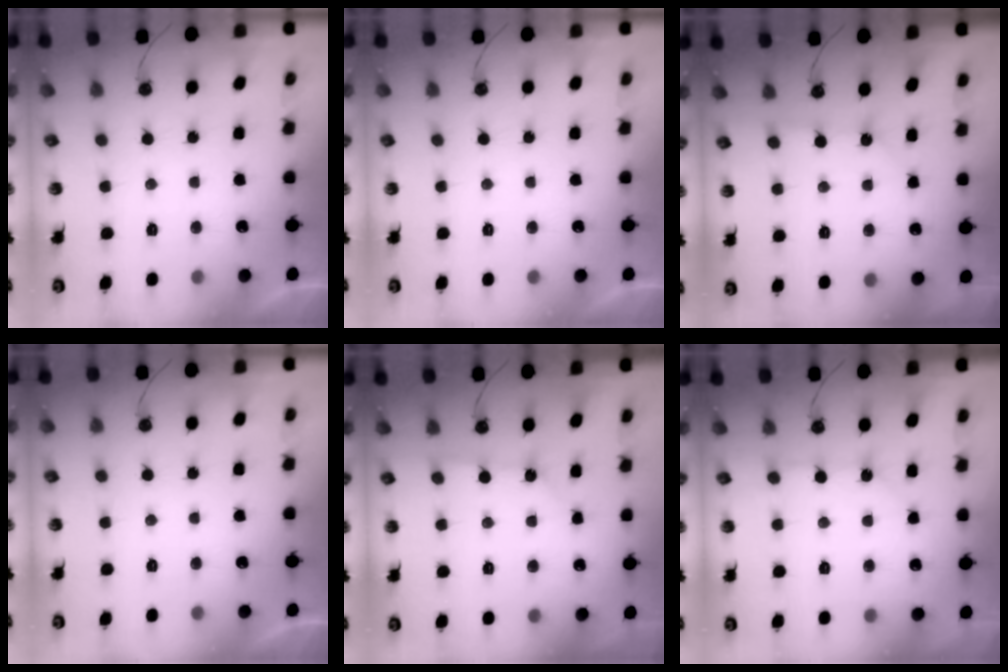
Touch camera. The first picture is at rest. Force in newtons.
{"total": 0.0}
{"total": 2.1, "press": 2.1, "slide": 0.3}
{"total": 0.0}
{"total": 1.5, "press": 1.5, "slide": 0.2}
{"total": 2.6, "press": 2.6, "slide": 0.3}